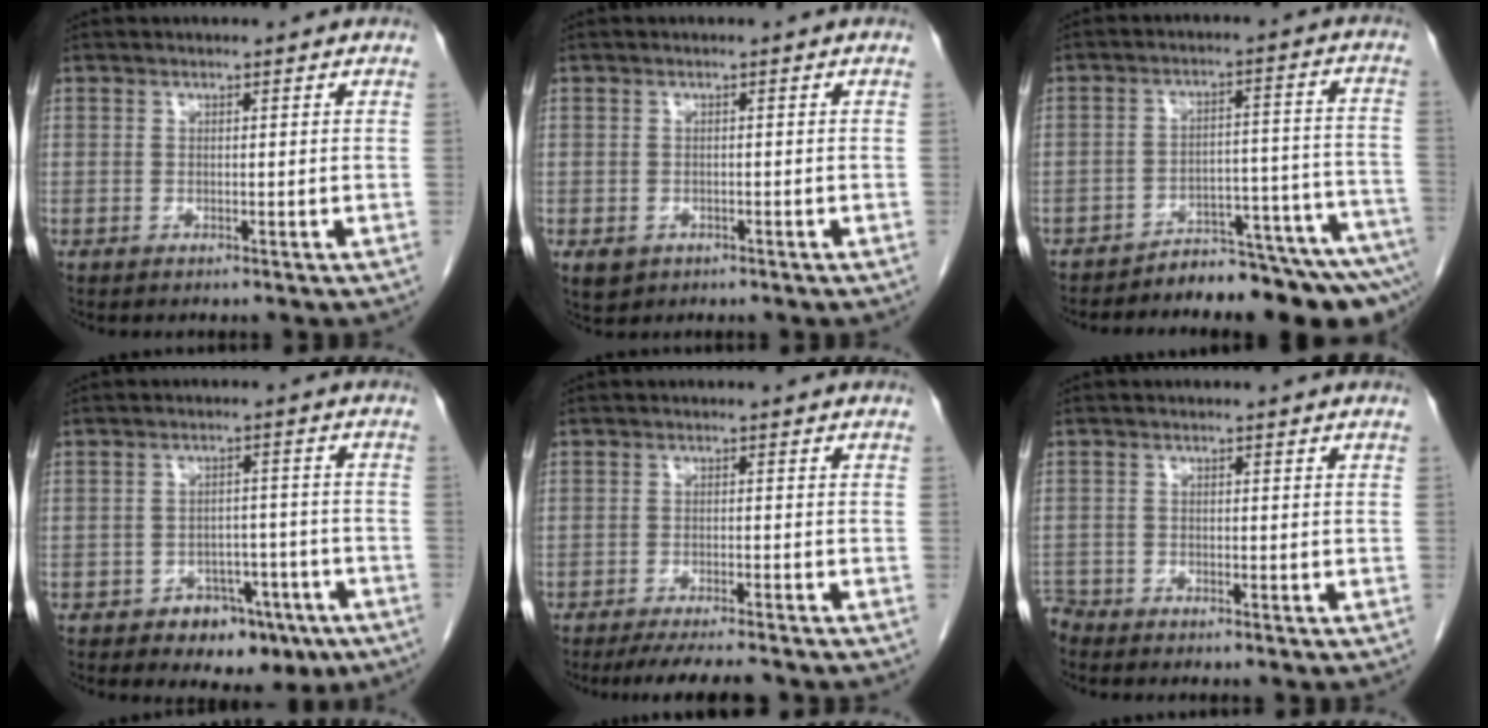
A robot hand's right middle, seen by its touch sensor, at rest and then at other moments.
{"total": 2.8, "force": [-1.5, 2.2, 1.0], "torque": [-0.016, 0.000, -0.014]}
{"total": 12.7, "force": [-11.7, 1.5, 4.6], "torque": [-0.028, 0.039, -0.159]}
{"total": 7.8, "force": [-4.7, 4.9, 3.9], "torque": [-0.035, 0.022, -0.059]}
{"total": 7.7, "force": [-6.8, 0.6, 3.6], "torque": [-0.046, -0.016, -0.104]}
{"total": 2.6, "force": [-2.5, 0.8, -0.1], "torque": [0.001, -0.005, -0.049]}